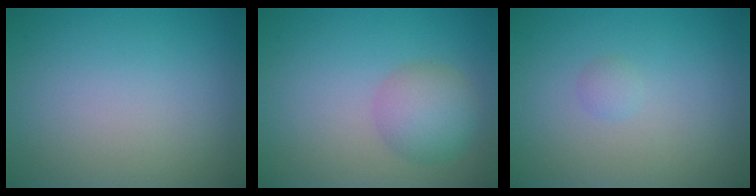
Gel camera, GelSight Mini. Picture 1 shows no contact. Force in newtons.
{"total": 3.6, "press": 3.6, "slide": 0.1}
{"total": 0.7, "press": 0.7, "slide": 0.0}